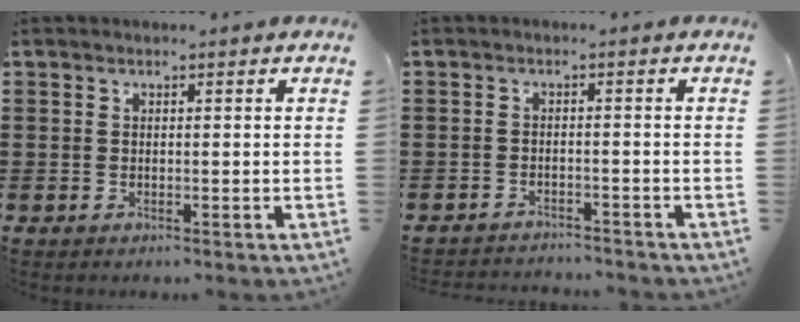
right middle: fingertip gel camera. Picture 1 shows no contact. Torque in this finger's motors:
{"motor_torque": [0.49, 0.03, 0.21, 0.05]}